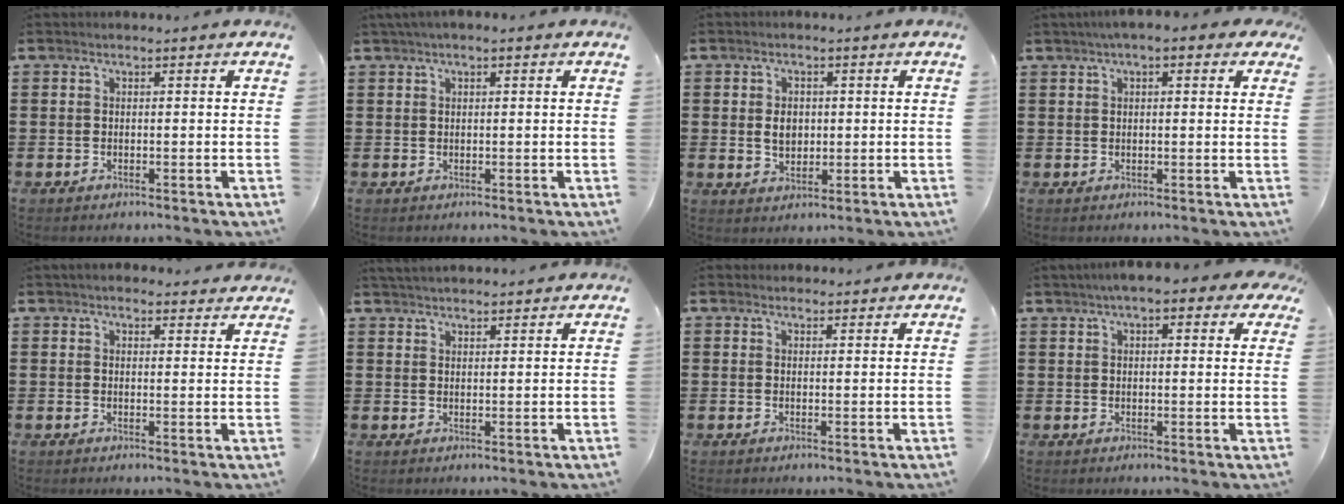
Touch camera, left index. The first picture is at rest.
{"total": 1.3, "force": [0.6, 0.2, 1.1], "torque": [-0.021, 0.002, 0.011]}
{"total": 3.3, "force": [0.4, 2.3, 2.3], "torque": [-0.043, 0.006, 0.003]}
{"total": 2.8, "force": [1.4, 0.8, 2.3], "torque": [-0.047, 0.008, 0.024]}
{"total": 2.5, "force": [2.4, 0.5, 0.5], "torque": [-0.016, -0.001, 0.045]}
{"total": 2.5, "force": [2.5, 0.1, 0.4], "torque": [-0.013, 0.000, 0.048]}
{"total": 1.4, "force": [1.3, 0.4, 0.1], "torque": [-0.005, 0.003, 0.027]}
{"total": 4.5, "force": [3.1, 1.1, 3.1], "torque": [-0.060, 0.002, 0.053]}